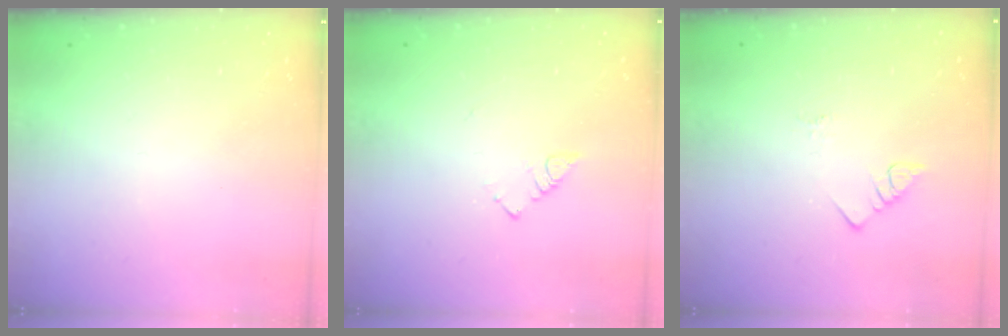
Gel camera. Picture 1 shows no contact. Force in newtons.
{"total": 2.7, "press": 2.7, "slide": 0.4}
{"total": 2.8, "press": 2.8, "slide": 0.4}